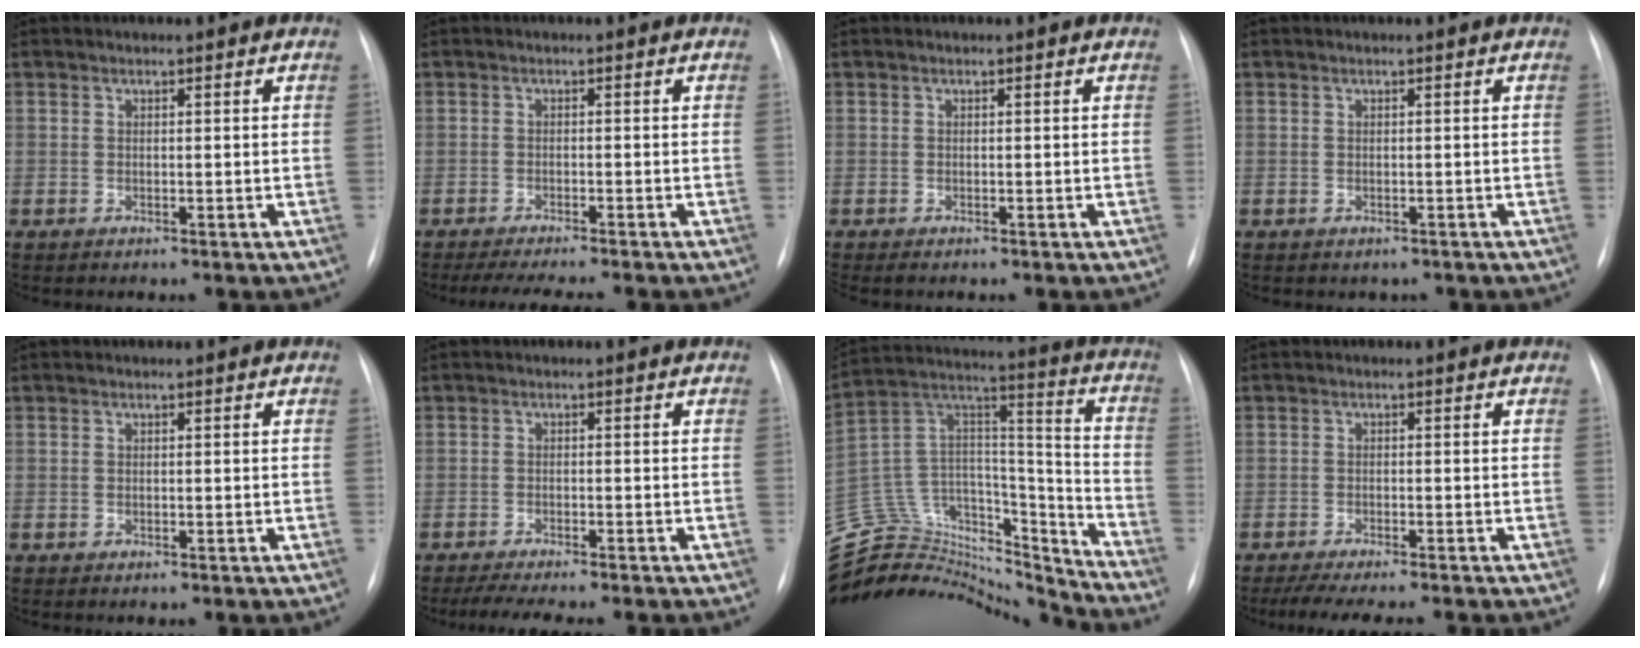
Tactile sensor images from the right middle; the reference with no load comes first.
{"total": 8.6, "force": [-7.5, 0.5, 4.2], "torque": [-0.054, -0.012, -0.110]}
{"total": 1.5, "force": [-1.2, 0.4, 0.8], "torque": [-0.008, -0.003, -0.011]}
{"total": 1.4, "force": [-1.0, 0.9, 0.2], "torque": [-0.003, 0.003, -0.010]}
{"total": 0.0}
{"total": 7.3, "force": [-6.2, 0.6, 3.9], "torque": [-0.052, -0.010, -0.092]}
{"total": 29.8, "force": [-27.8, 8.2, 6.8], "torque": [-0.174, 0.041, -0.436]}
{"total": 8.6, "force": [-7.3, 0.8, 4.5], "torque": [-0.058, -0.012, -0.109]}